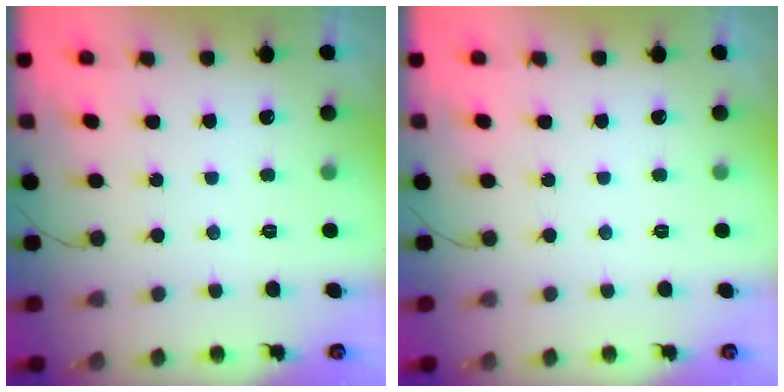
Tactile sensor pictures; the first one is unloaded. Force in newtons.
{"total": 0.0}